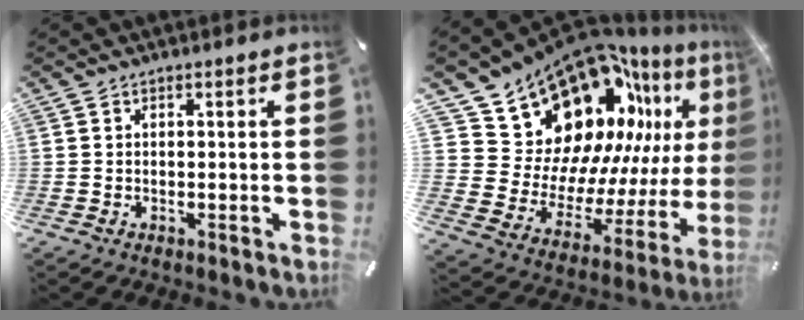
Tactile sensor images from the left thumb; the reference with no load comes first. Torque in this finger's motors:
{"motor_torque": [2.50, 2.50, 1.51, -1.26, 0.60]}